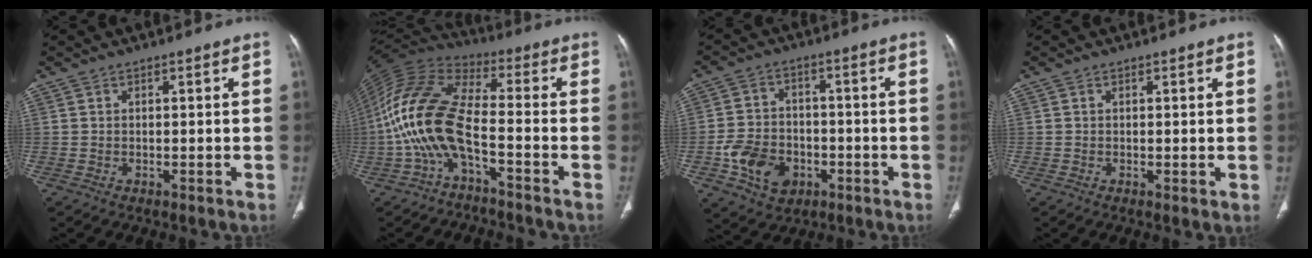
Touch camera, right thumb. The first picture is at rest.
{"total": 14.1, "force": [-4.6, 5.1, 12.3], "torque": [-0.268, 0.071, -0.103]}
{"total": 10.3, "force": [-3.6, 7.8, 5.6], "torque": [-0.080, 0.017, -0.058]}
{"total": 0.7, "force": [0.1, 0.2, 0.7], "torque": [-0.018, -0.005, 0.000]}